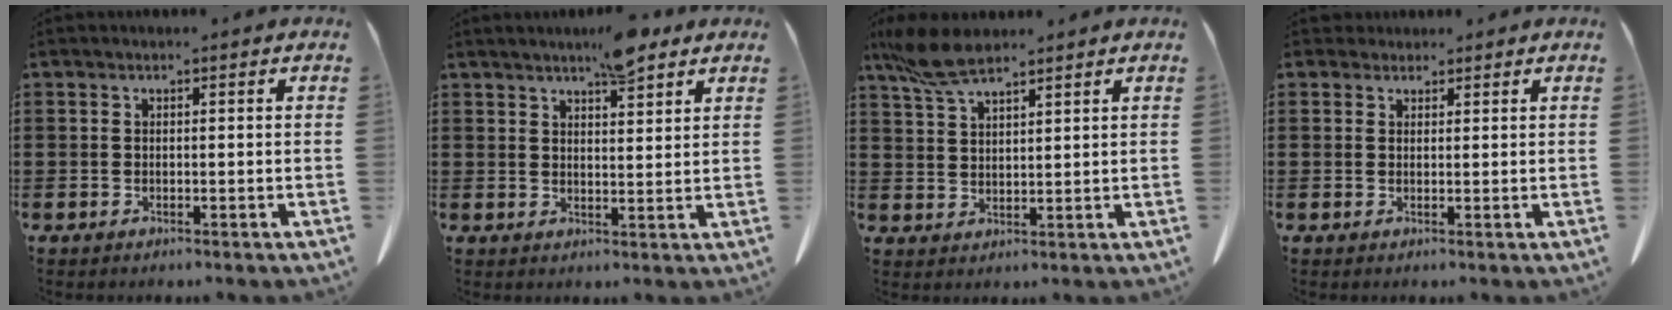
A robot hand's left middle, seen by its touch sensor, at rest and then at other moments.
{"total": 5.9, "force": [4.8, 1.5, 3.1], "torque": [-0.054, -0.012, 0.085]}
{"total": 6.8, "force": [5.2, 1.7, 4.1], "torque": [-0.101, -0.007, 0.095]}
{"total": 1.9, "force": [1.6, 0.9, 0.1], "torque": [0.001, 0.001, 0.032]}